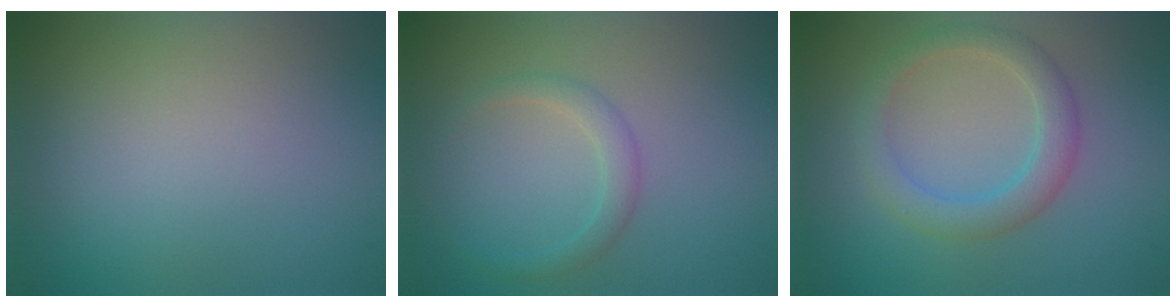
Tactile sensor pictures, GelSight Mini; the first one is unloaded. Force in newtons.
{"total": 1.7, "press": 1.7, "slide": 0.1}
{"total": 3.3, "press": 3.3, "slide": 0.1}